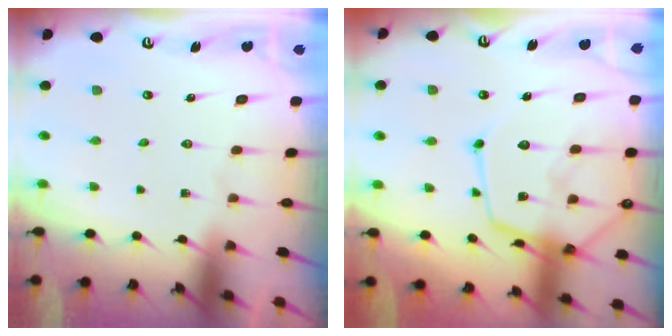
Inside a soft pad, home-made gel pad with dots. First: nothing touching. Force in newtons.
{"total": 16.7, "press": 16.7, "slide": 1.7}